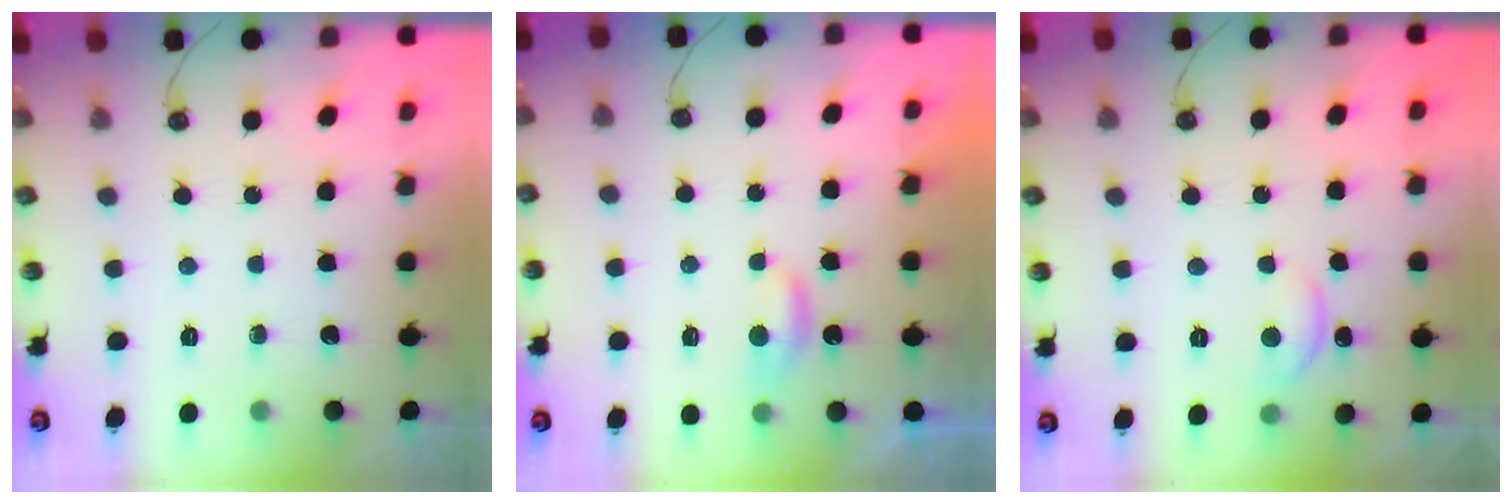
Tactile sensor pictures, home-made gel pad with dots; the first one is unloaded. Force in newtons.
{"total": 2.4, "press": 2.3, "slide": 0.4}
{"total": 0.5, "press": 0.4, "slide": 0.3}